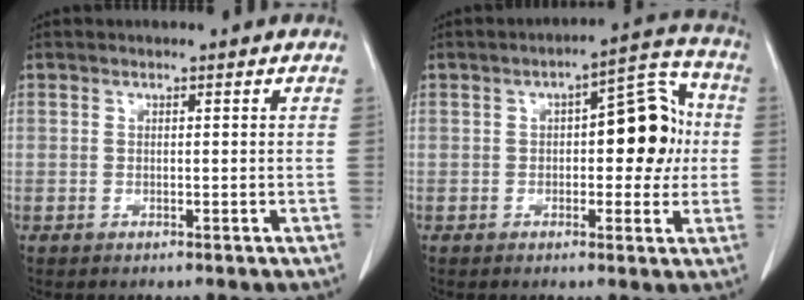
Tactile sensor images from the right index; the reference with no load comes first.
{"total": 10.5, "force": [0.6, 4.3, 9.6], "torque": [-0.116, 0.037, 0.009]}